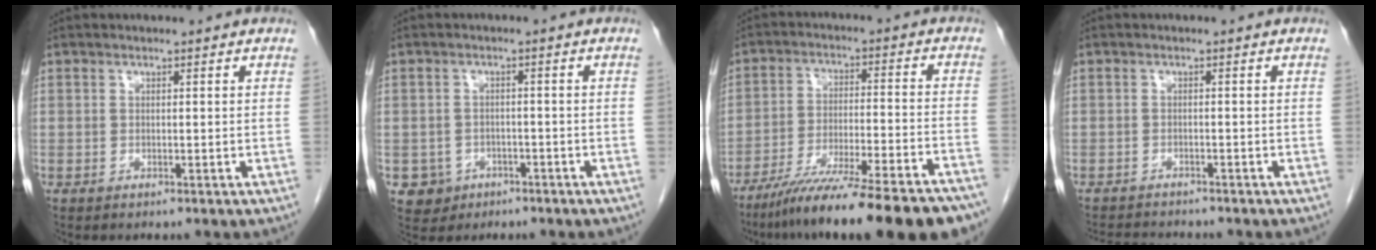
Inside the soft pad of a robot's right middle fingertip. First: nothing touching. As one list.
[{"total": 4.0, "force": [-1.9, 3.5, 0.3], "torque": [-0.004, 0.011, -0.023]}, {"total": 23.5, "force": [-19.4, 1.5, 13.2], "torque": [-0.141, -0.023, -0.287]}, {"total": 5.5, "force": [-5.2, 0.9, 1.4], "torque": [-0.020, -0.008, -0.081]}]